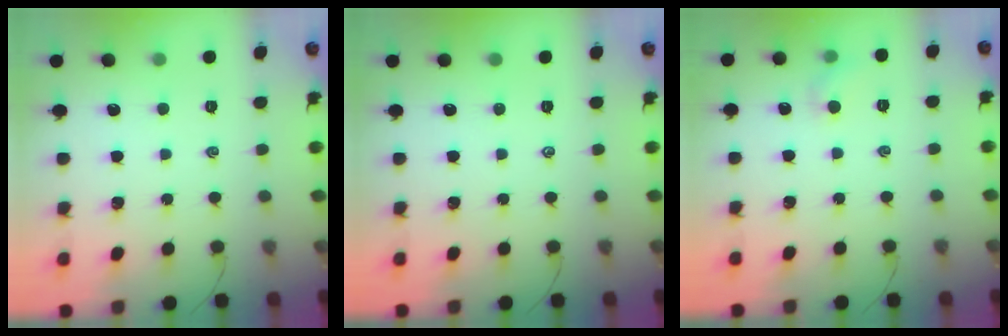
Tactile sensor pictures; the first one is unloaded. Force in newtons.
{"total": 0.0}
{"total": 5.4, "press": 5.2, "slide": 1.4}